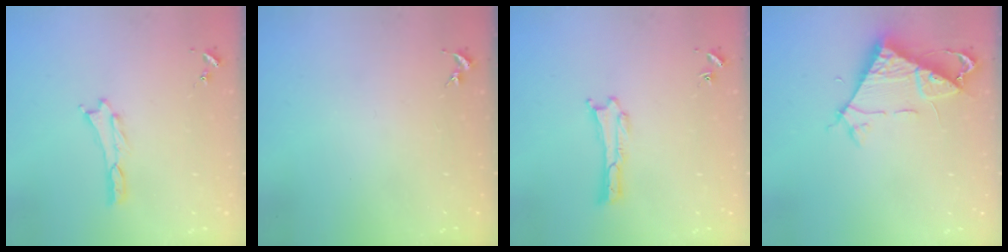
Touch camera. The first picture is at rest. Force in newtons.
{"total": 0.0}
{"total": 0.0}
{"total": 7.1, "press": 7.1, "slide": 0.4}